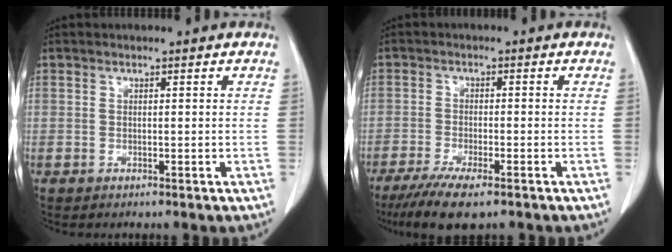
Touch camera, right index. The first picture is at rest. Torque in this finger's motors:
{"motor_torque": [0.69, -0.66, 0.33, 0.10]}